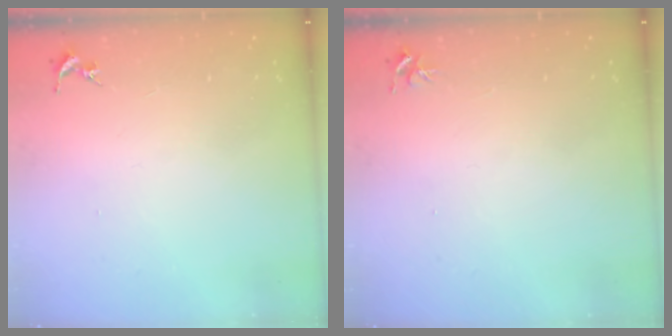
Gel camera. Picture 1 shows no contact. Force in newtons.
{"total": 3.5, "press": 3.5, "slide": 0.3}